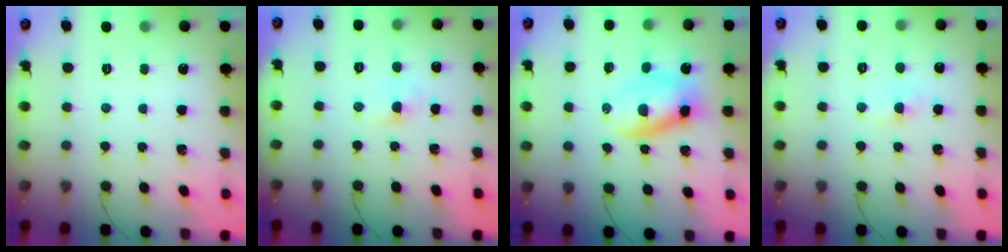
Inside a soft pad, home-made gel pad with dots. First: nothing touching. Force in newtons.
{"total": 3.0, "press": 2.8, "slide": 1.1}
{"total": 5.7, "press": 5.6, "slide": 1.2}
{"total": 0.0}